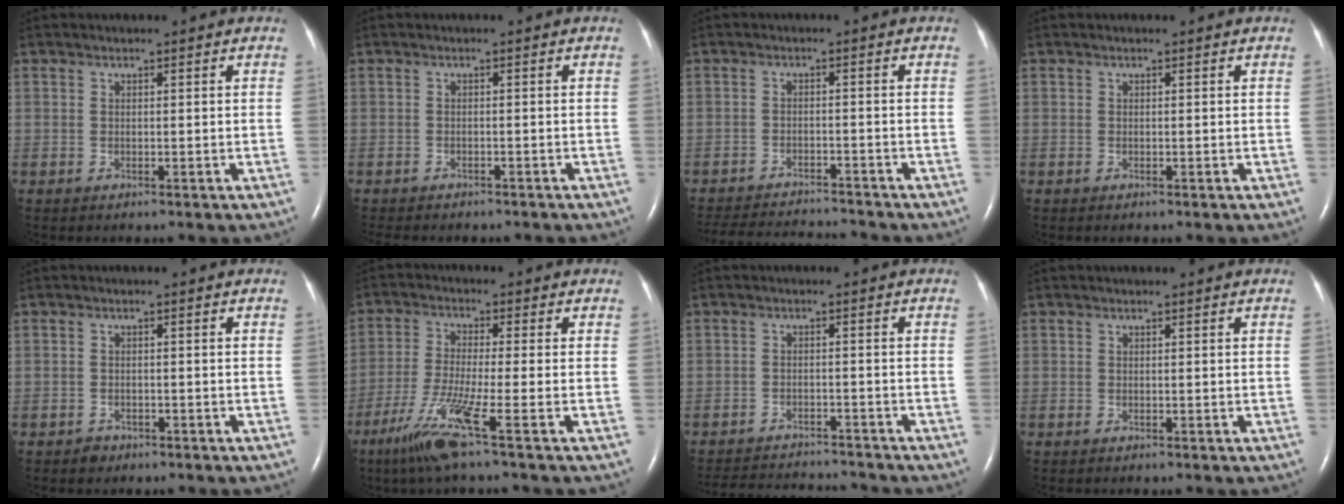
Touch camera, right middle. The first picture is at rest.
{"total": 7.8, "force": [-6.7, 2.5, 3.2], "torque": [-0.046, -0.001, -0.079]}
{"total": 11.1, "force": [-10.7, 0.8, 2.6], "torque": [-0.052, 0.000, -0.158]}
{"total": 0.0}
{"total": 1.4, "force": [-1.0, 1.0, 0.1], "torque": [-0.003, 0.003, -0.016]}
{"total": 8.5, "force": [-4.7, -1.2, 6.9], "torque": [-0.142, -0.030, -0.097]}
{"total": 10.4, "force": [-10.1, 1.1, 2.2], "torque": [-0.044, 0.002, -0.145]}
{"total": 0.0}